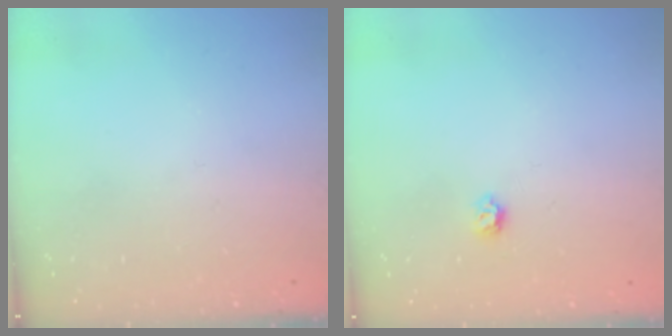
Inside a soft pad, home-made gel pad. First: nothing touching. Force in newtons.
{"total": 4.0, "press": 3.9, "slide": 0.6}